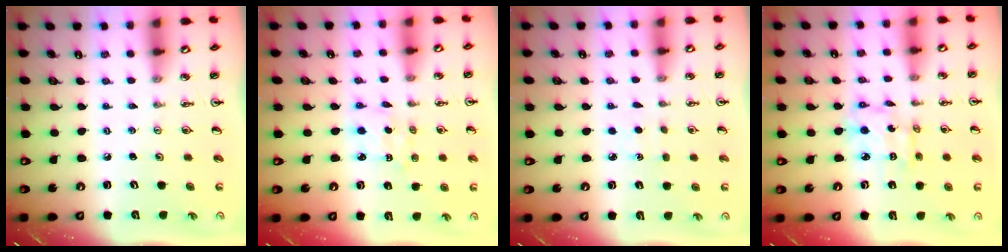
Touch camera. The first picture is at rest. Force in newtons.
{"total": 2.1, "press": 2.0, "slide": 0.6}
{"total": 1.4, "press": 1.4, "slide": 0.2}
{"total": 6.4, "press": 6.4, "slide": 0.3}